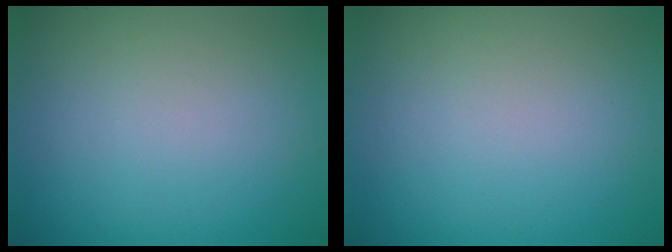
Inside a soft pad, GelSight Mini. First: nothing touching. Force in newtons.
{"total": 0.0}